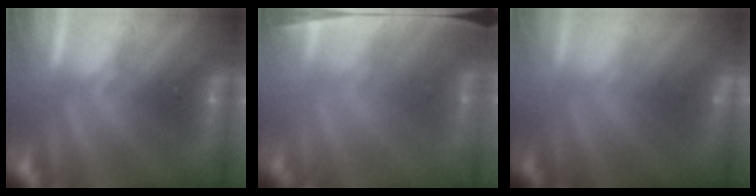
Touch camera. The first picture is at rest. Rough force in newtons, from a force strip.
{"total": 1.6}
{"total": 2.9}